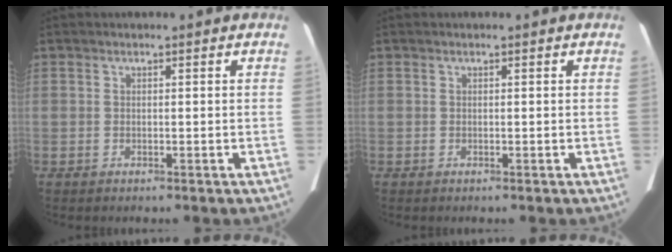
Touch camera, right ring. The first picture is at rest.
{"total": 0.0}